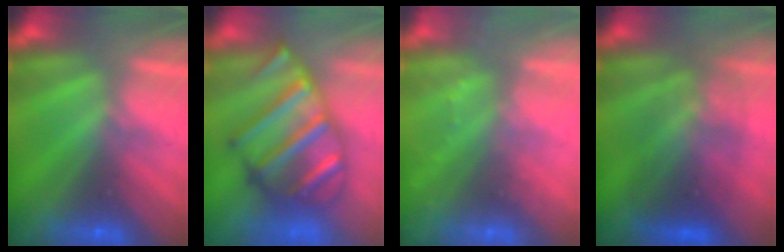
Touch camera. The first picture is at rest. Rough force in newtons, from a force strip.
{"total": 6.3}
{"total": 2.2}
{"total": 3.7}